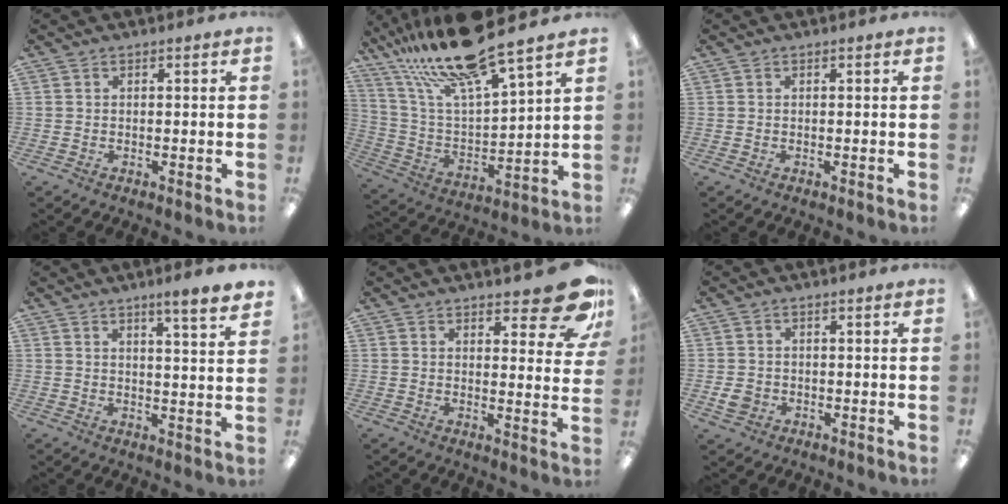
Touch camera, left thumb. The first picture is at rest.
{"total": 20.5, "force": [17.6, 2.3, 10.2], "torque": [-0.209, -0.111, 0.298]}
{"total": 0.0}
{"total": 5.3, "force": [4.4, -0.2, 2.9], "torque": [-0.043, -0.028, 0.071]}
{"total": 11.9, "force": [8.6, 3.5, 7.4], "torque": [-0.082, -0.064, 0.144]}
{"total": 2.9, "force": [-0.4, 2.5, 1.4], "torque": [-0.021, -0.002, -0.008]}